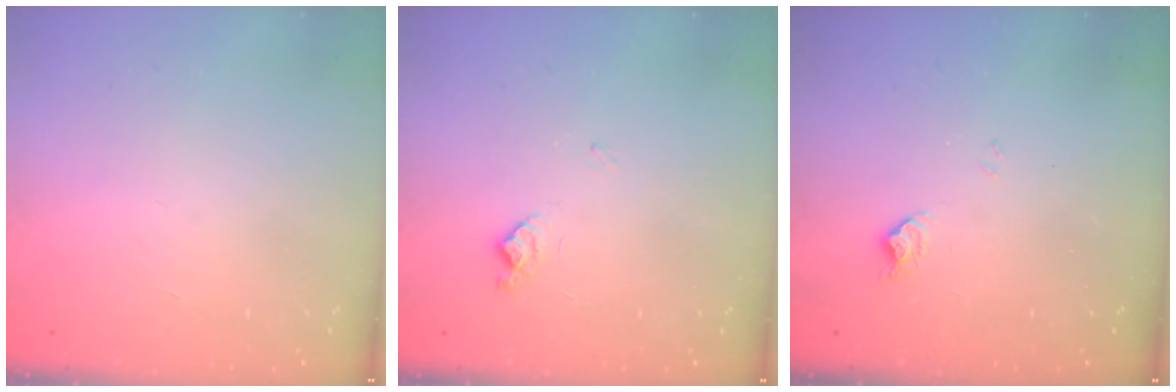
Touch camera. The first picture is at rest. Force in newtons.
{"total": 6.7, "press": 6.6, "slide": 0.8}
{"total": 5.7, "press": 5.7, "slide": 0.7}